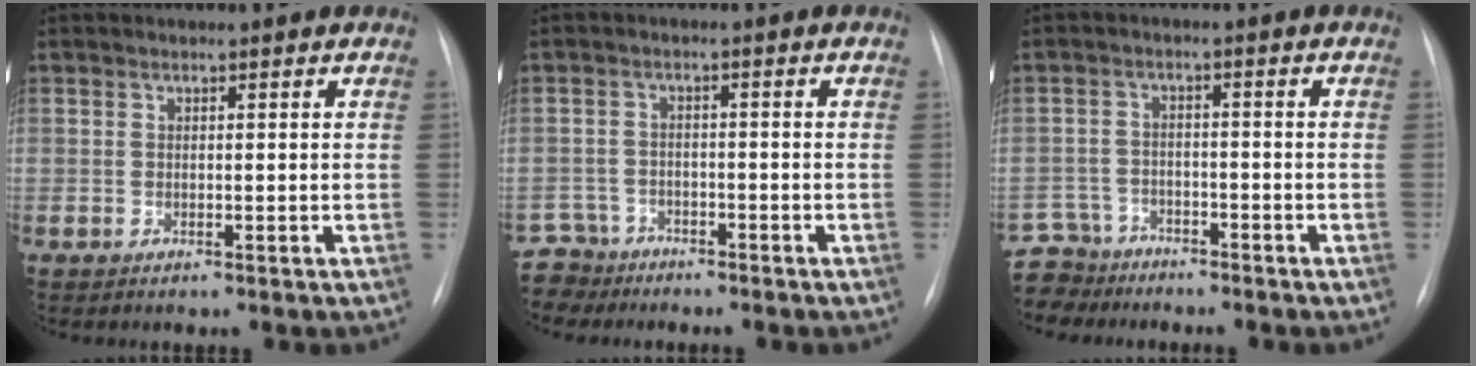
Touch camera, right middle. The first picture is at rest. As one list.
[{"total": 4.9, "force": [-4.2, 2.1, -1.2], "torque": [0.025, -0.002, -0.082]}, {"total": 6.5, "force": [-5.8, 2.7, -0.8], "torque": [0.017, 0.002, -0.109]}]